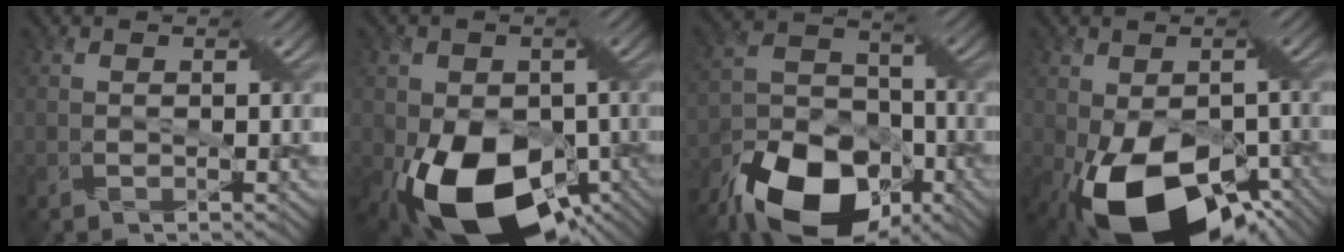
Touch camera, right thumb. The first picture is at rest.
{"total": 16.1, "force": [-5.5, 10.9, 10.6], "torque": [-0.171, -0.032, -0.086]}
{"total": 17.1, "force": [-11.2, 9.0, 9.3], "torque": [-0.192, -0.029, -0.196]}
{"total": 17.7, "force": [-7.6, 9.9, 12.5], "torque": [-0.214, -0.039, -0.102]}